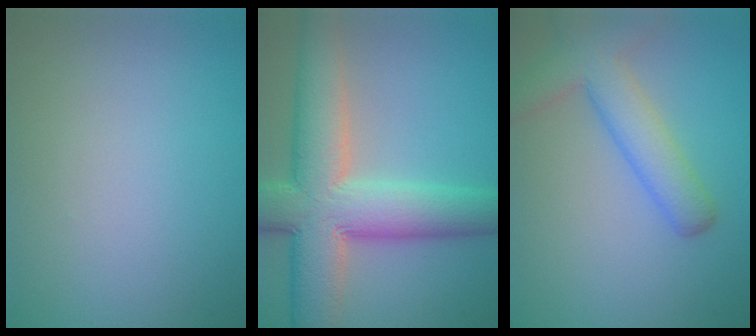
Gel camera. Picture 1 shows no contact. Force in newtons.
{"total": 10.9, "press": 10.9, "slide": 0.6}
{"total": 5.0, "press": 5.0, "slide": 0.2}